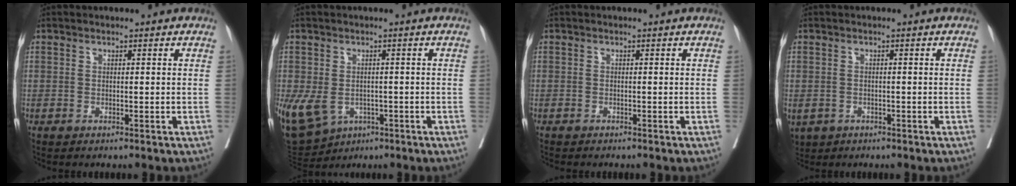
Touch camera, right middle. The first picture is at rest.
{"total": 16.6, "force": [-6.1, 12.8, 8.5], "torque": [-0.232, -0.009, -0.078]}
{"total": 2.0, "force": [-1.8, 0.3, 0.8], "torque": [-0.017, -0.003, -0.023]}
{"total": 7.0, "force": [-3.3, 5.4, 3.0], "torque": [-0.094, -0.007, -0.043]}